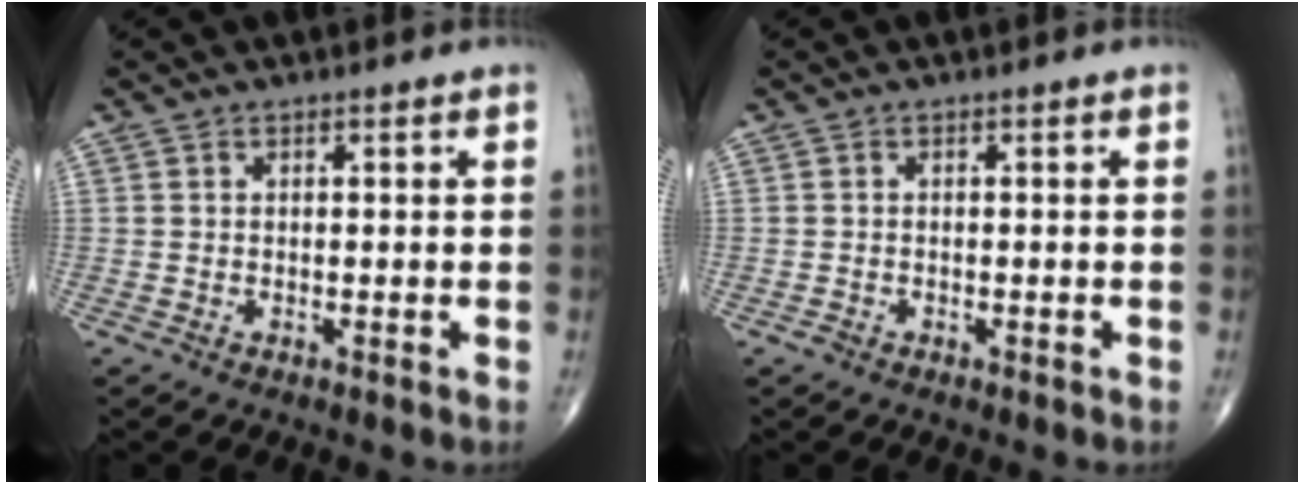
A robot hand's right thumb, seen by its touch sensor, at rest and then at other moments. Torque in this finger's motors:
{"motor_torque": [0.25, 0.05, -0.15, -0.03, -0.06]}